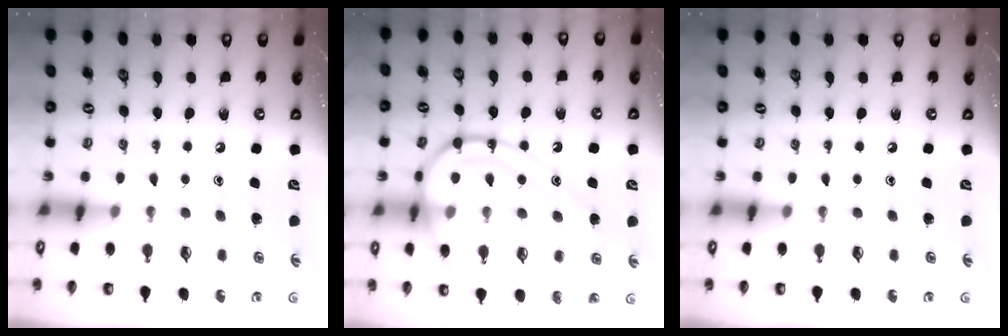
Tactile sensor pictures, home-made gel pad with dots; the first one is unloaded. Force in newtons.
{"total": 15.4, "press": 15.3, "slide": 1.4}
{"total": 0.0}